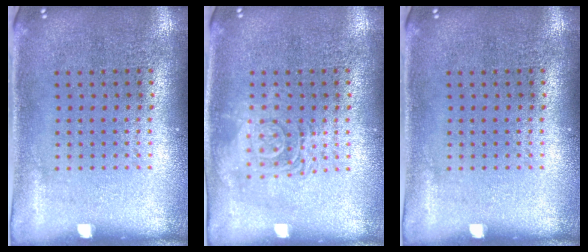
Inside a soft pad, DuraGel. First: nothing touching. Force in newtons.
{"total": 3.0, "press": 2.9, "slide": 0.4}
{"total": 0.0}